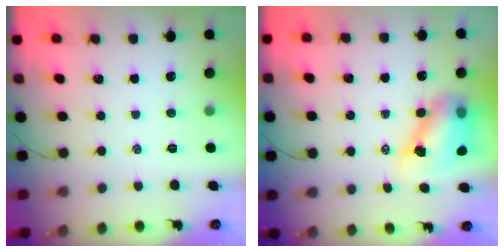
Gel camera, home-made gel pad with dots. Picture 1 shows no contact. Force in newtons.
{"total": 9.3, "press": 9.1, "slide": 2.3}